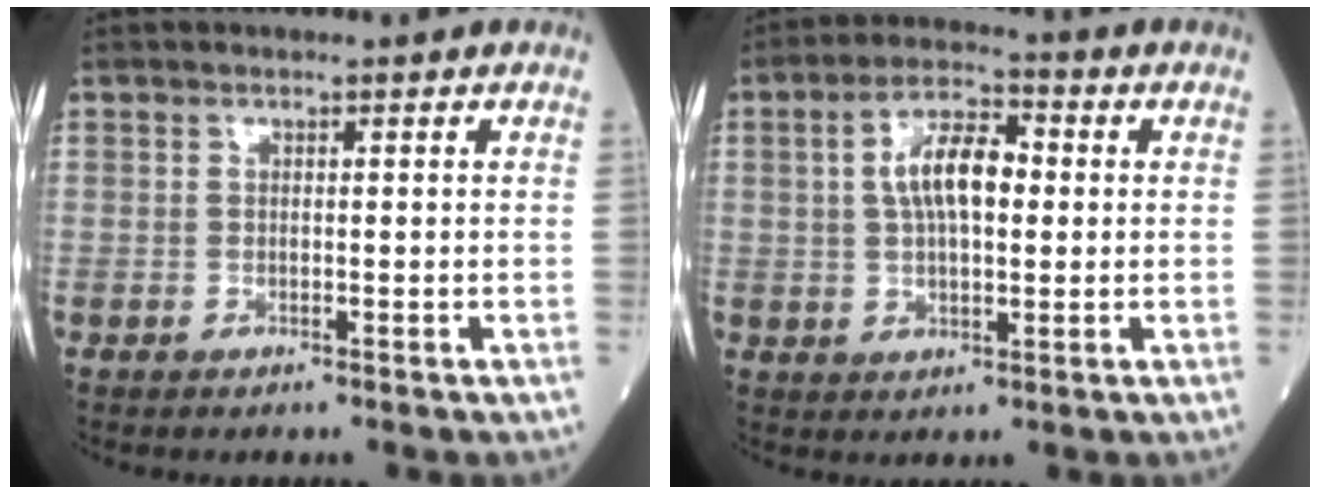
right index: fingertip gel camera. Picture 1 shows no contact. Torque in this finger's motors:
{"motor_torque": [0.63, -0.40, 0.29, 0.13]}